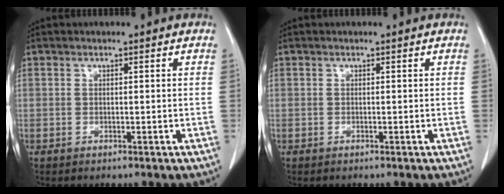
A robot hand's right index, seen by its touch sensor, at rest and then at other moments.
{"total": 0.0}